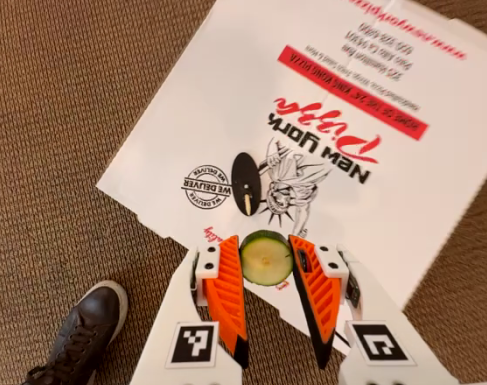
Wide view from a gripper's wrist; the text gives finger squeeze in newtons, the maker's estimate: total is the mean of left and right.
{"total": 8.5, "left": 8.4, "right": 8.5}